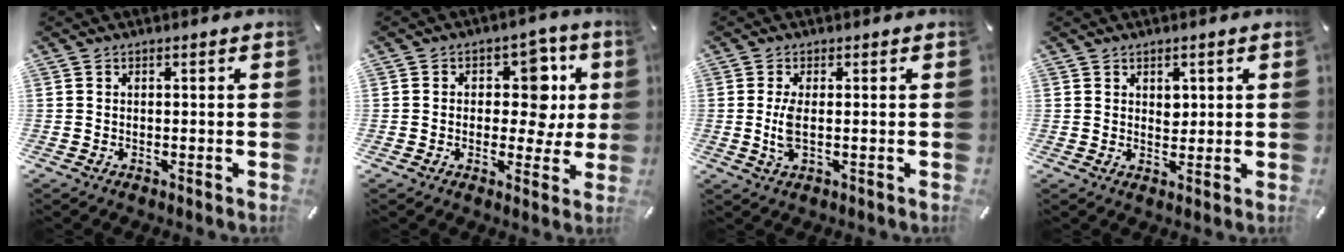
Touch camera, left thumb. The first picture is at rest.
{"total": 11.2, "force": [2.4, 8.1, 7.4], "torque": [-0.088, -0.010, 0.041]}
{"total": 4.5, "force": [0.0, 1.4, 4.2], "torque": [-0.099, -0.008, -0.006]}
{"total": 2.7, "force": [1.1, 2.1, 1.1], "torque": [-0.001, -0.006, 0.015]}